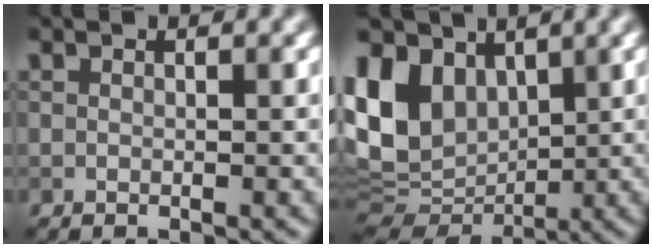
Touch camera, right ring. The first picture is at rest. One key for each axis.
{"total": 8.9, "fx": 2.3, "fy": 6.5, "fz": 5.6, "tx": -0.129, "ty": -0.010, "tz": 0.047}